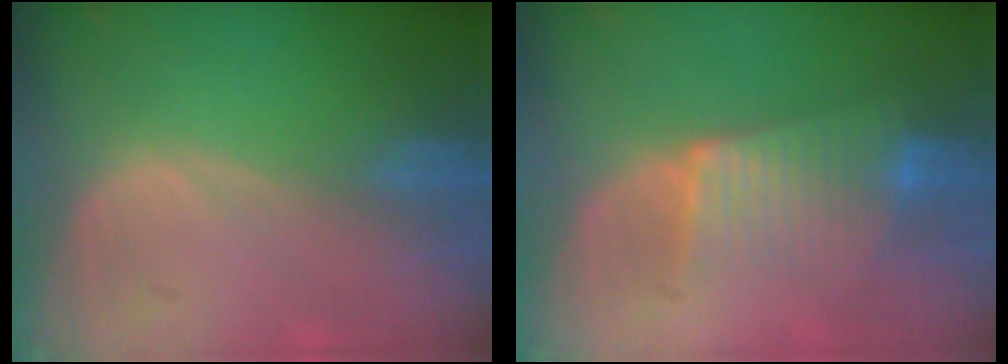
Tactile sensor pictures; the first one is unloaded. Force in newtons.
{"total": 6.7, "press": 6.2, "slide": 2.4}